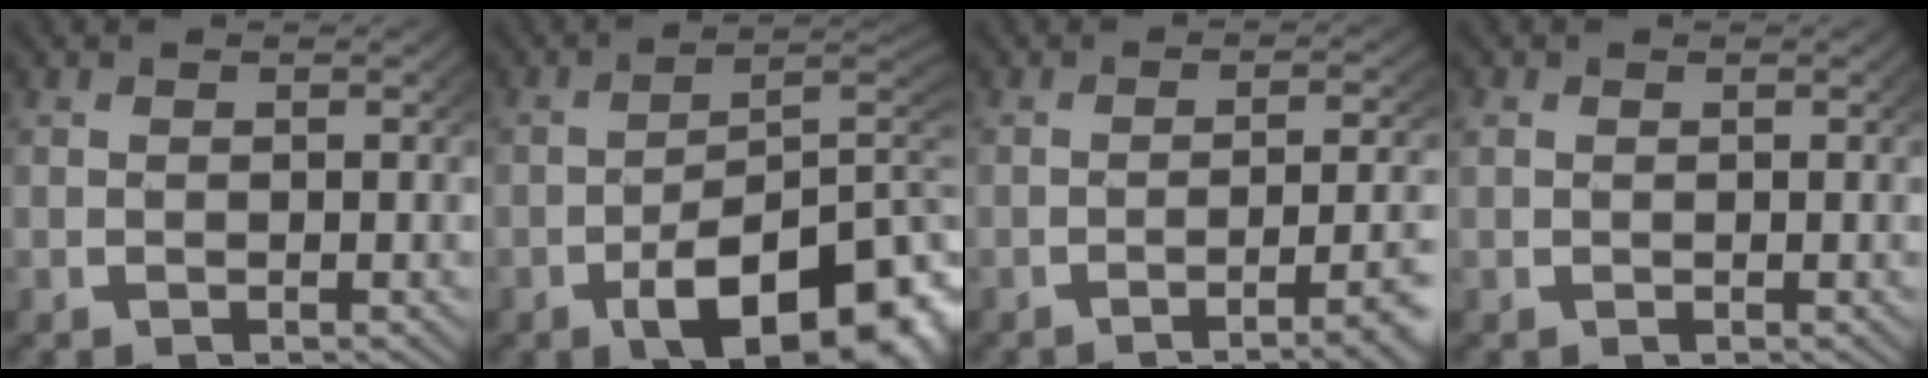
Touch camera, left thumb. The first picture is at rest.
{"total": 14.5, "force": [-3.9, 8.3, 11.3], "torque": [-0.166, -0.051, -0.039]}
{"total": 5.3, "force": [-2.9, 1.2, 4.3], "torque": [-0.062, -0.001, -0.043]}
{"total": 0.7, "force": [0.3, 0.6, 0.1], "torque": [-0.003, -0.001, 0.009]}